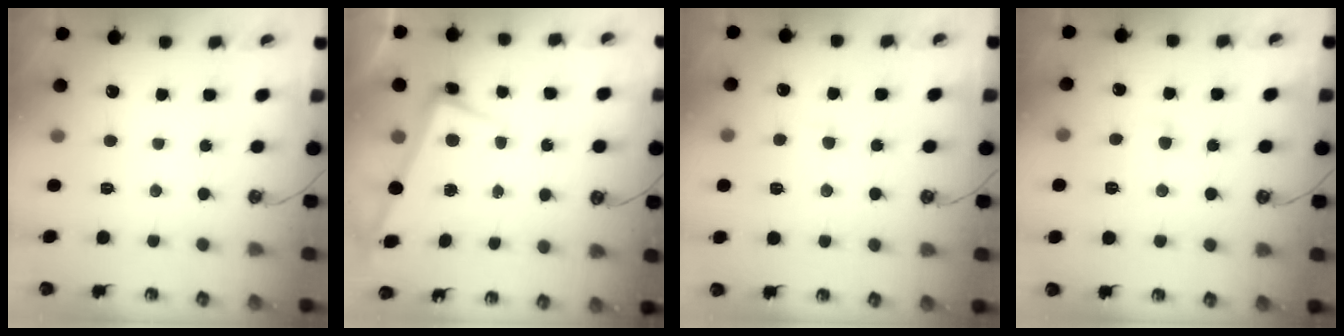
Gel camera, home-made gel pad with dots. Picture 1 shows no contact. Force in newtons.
{"total": 2.4, "press": 2.2, "slide": 0.9}
{"total": 1.6, "press": 1.4, "slide": 0.8}
{"total": 1.3, "press": 1.3, "slide": 0.2}